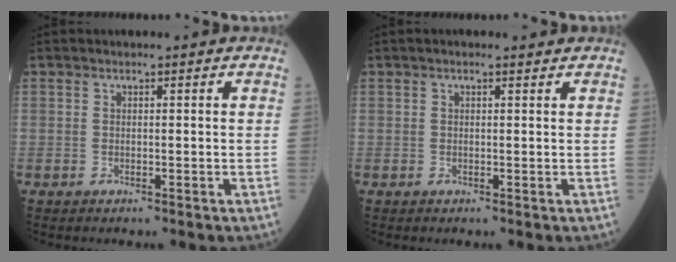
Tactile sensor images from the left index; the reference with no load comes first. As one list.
[{"total": 1.0, "force": [0.8, 0.2, 0.6], "torque": [-0.015, 0.009, 0.011]}]